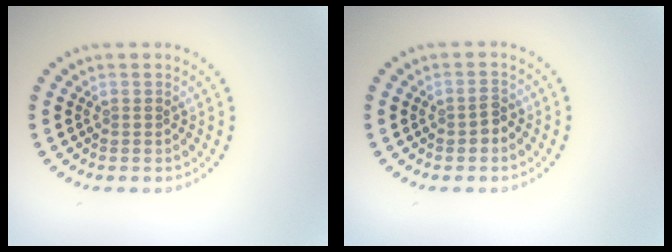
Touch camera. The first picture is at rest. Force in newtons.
{"total": 1.3, "press": 1.3, "slide": 0.3}